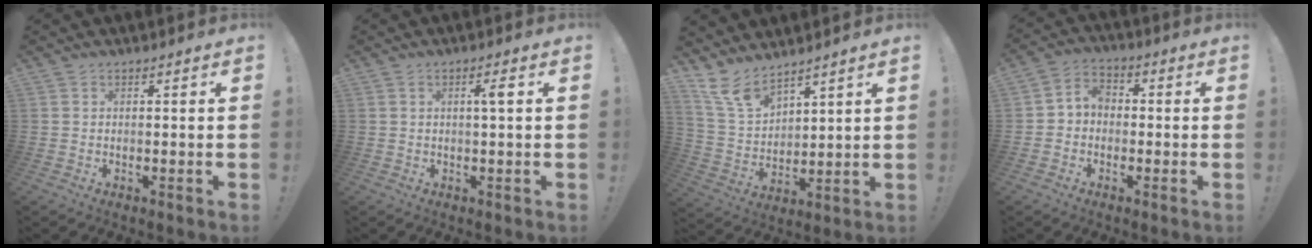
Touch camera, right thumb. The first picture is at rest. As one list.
[{"total": 2.9, "force": [0.5, -0.1, 2.9], "torque": [-0.049, 0.000, 0.001]}, {"total": 10.6, "force": [8.9, 4.0, 4.2], "torque": [-0.097, -0.059, 0.174]}, {"total": 5.2, "force": [-1.5, 4.3, 2.5], "torque": [-0.048, 0.025, -0.023]}]